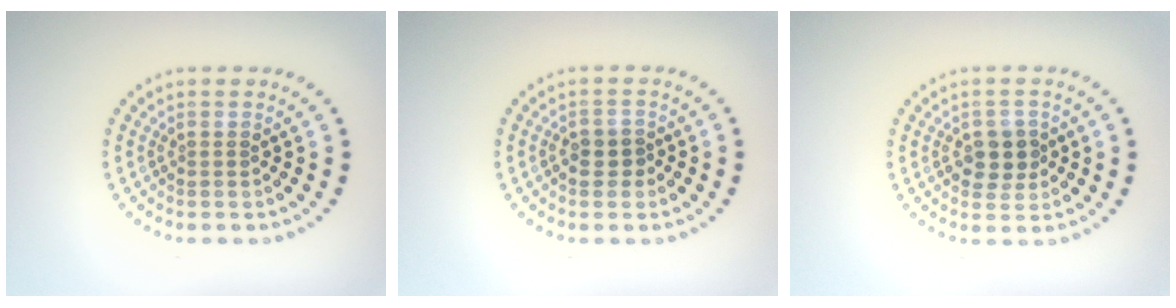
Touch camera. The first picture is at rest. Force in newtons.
{"total": 1.9, "press": 1.8, "slide": 0.6}
{"total": 2.9, "press": 2.8, "slide": 0.8}